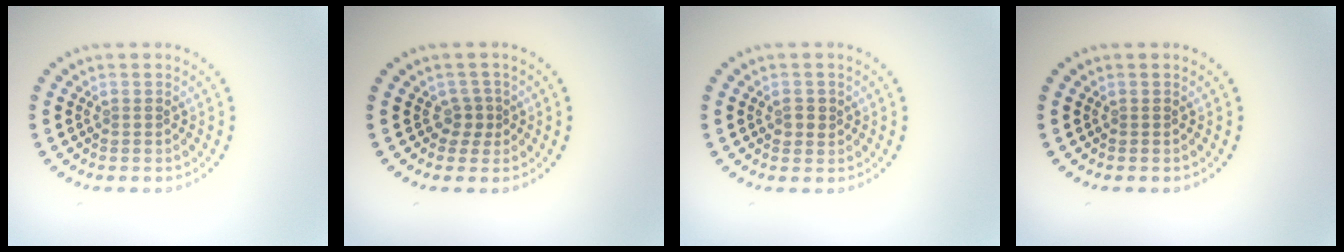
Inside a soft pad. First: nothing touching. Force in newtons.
{"total": 1.4, "press": 1.1, "slide": 0.9}
{"total": 1.2, "press": 1.2, "slide": 0.1}
{"total": 0.0}